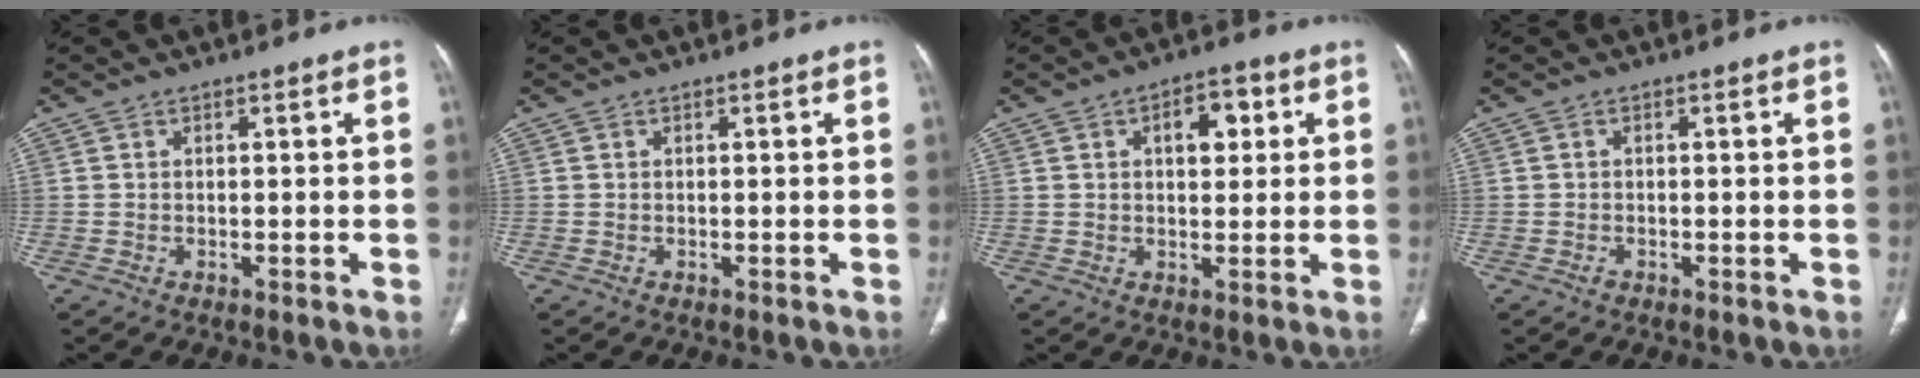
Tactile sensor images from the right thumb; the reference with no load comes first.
{"total": 0.0}
{"total": 6.5, "force": [2.0, 3.7, 4.9], "torque": [-0.043, 0.005, 0.026]}
{"total": 0.8, "force": [-0.4, 0.6, 0.3], "torque": [-0.002, 0.001, -0.008]}